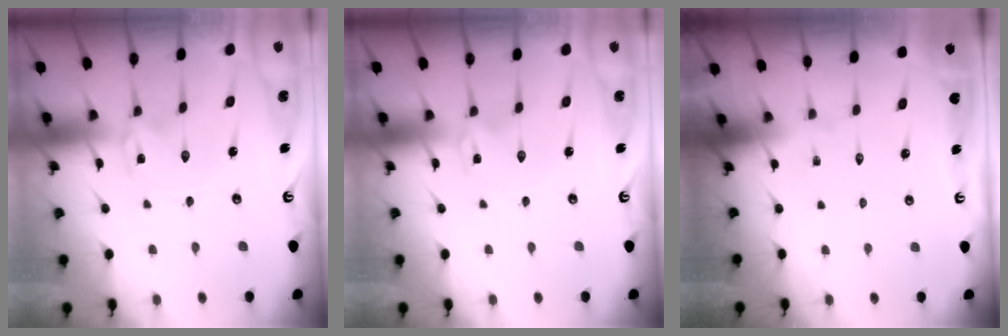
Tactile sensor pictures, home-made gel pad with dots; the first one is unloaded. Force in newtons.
{"total": 0.0}
{"total": 0.0}